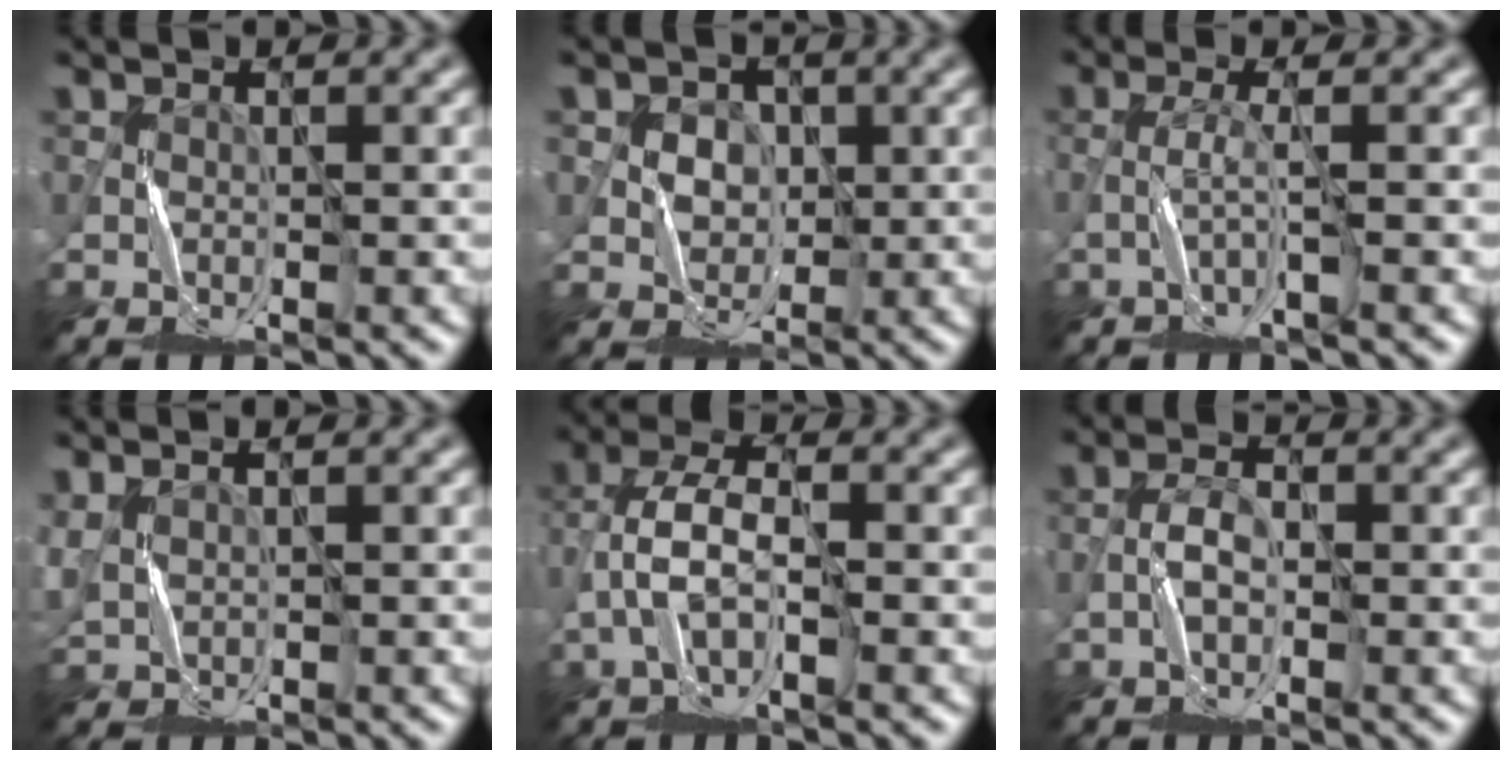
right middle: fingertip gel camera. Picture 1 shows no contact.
{"total": 3.8, "force": [1.1, 3.2, 1.7], "torque": [-0.038, 0.005, 0.023]}
{"total": 1.6, "force": [-1.0, -0.2, 1.2], "torque": [-0.027, 0.009, -0.025]}
{"total": 2.0, "force": [1.1, 1.1, 1.2], "torque": [-0.042, 0.004, 0.027]}
{"total": 3.8, "force": [-1.6, 1.5, 3.0], "torque": [-0.071, 0.012, -0.037]}
{"total": 2.0, "force": [-1.2, 0.8, 1.3], "torque": [-0.025, 0.009, -0.026]}